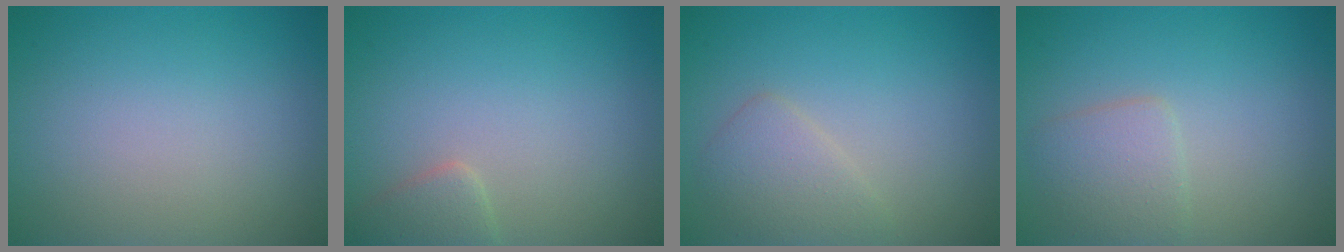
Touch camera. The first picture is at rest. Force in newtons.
{"total": 1.8, "press": 1.8, "slide": 0.1}
{"total": 2.4, "press": 2.4, "slide": 0.1}
{"total": 2.5, "press": 2.5, "slide": 0.1}